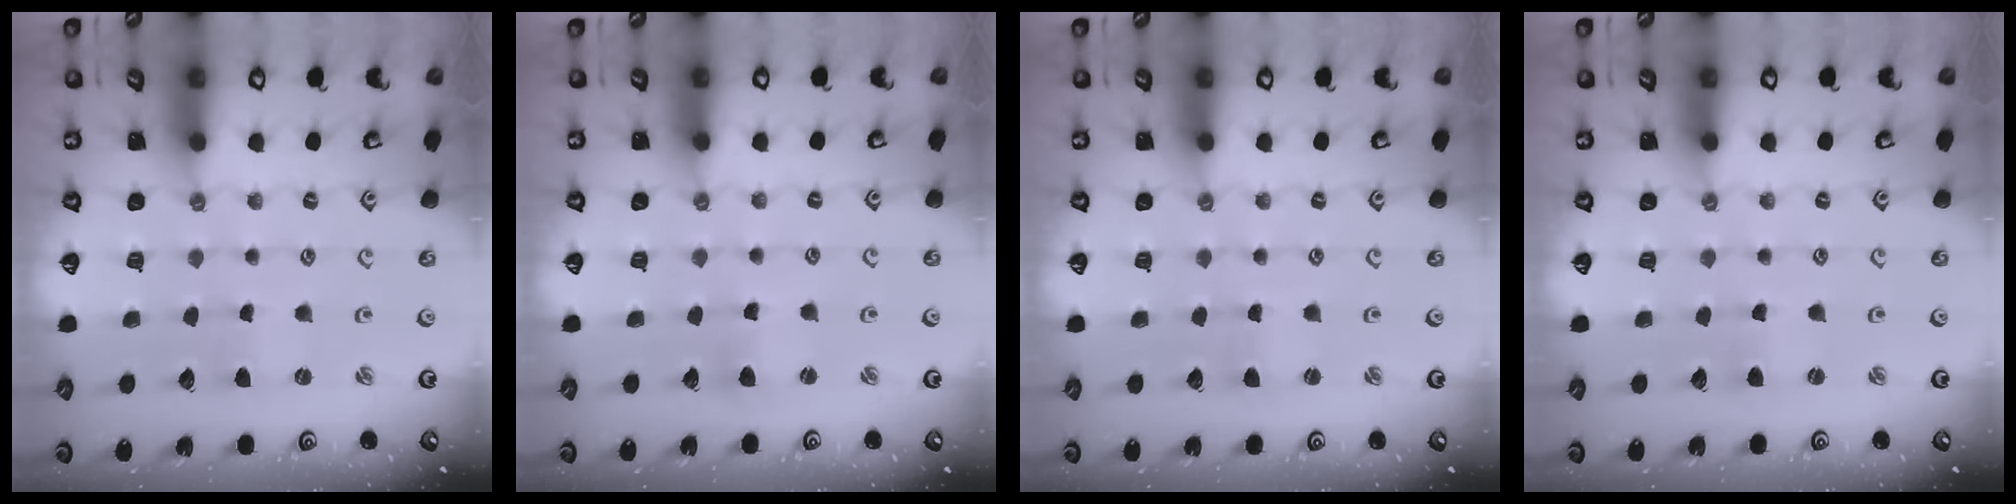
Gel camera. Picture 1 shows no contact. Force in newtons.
{"total": 2.3, "press": 2.2, "slide": 0.3}
{"total": 0.8, "press": 0.8, "slide": 0.0}
{"total": 1.9, "press": 1.9, "slide": 0.4}